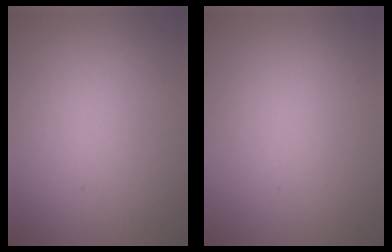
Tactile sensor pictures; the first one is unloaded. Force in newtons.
{"total": 0.0}